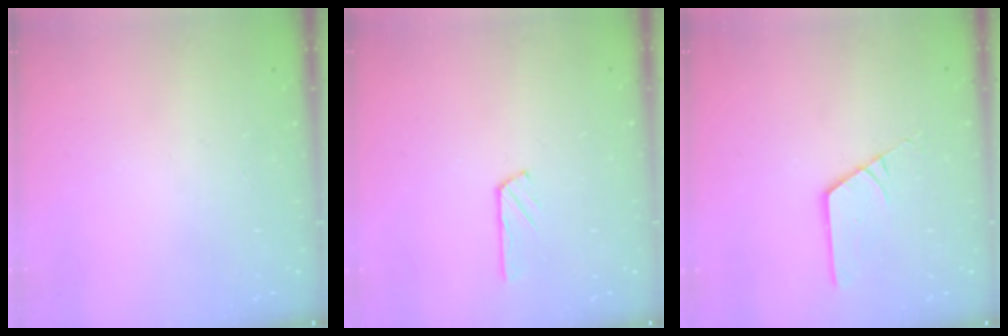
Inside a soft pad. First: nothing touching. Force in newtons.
{"total": 2.8, "press": 2.8, "slide": 0.3}
{"total": 2.6, "press": 2.6, "slide": 0.2}